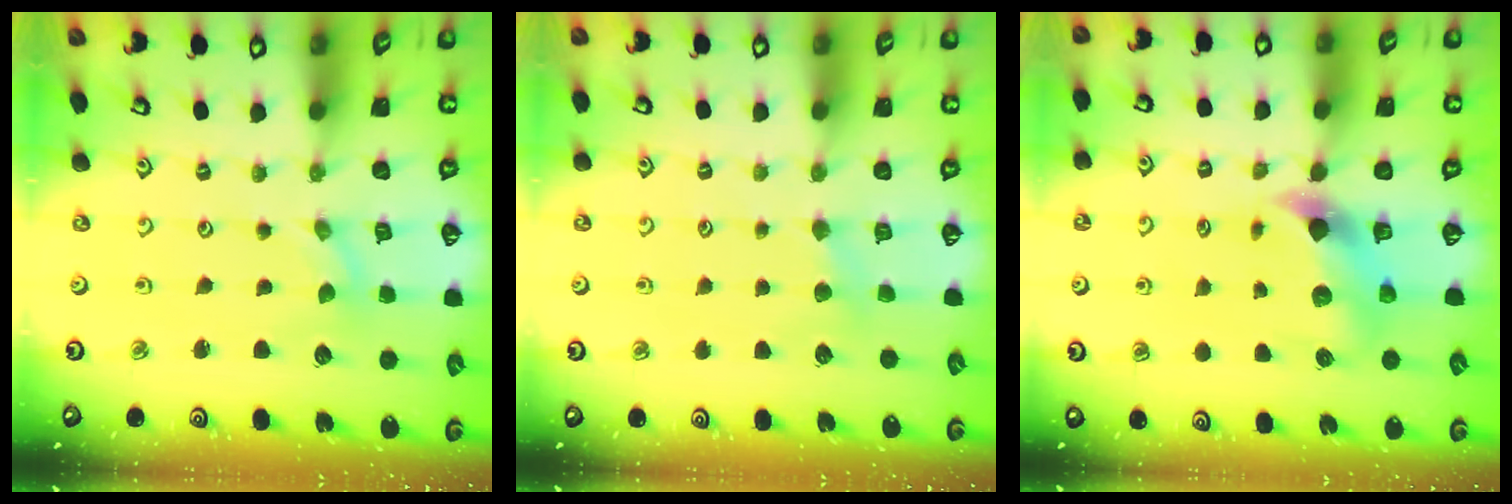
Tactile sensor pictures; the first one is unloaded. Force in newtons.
{"total": 3.0, "press": 2.9, "slide": 0.5}
{"total": 7.5, "press": 7.4, "slide": 1.0}